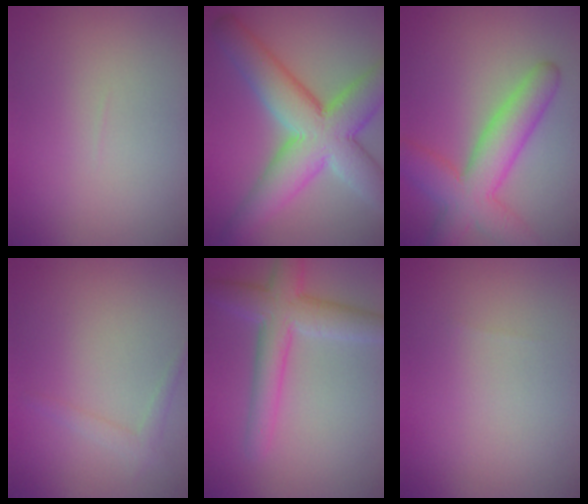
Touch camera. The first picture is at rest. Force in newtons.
{"total": 10.2, "press": 10.2, "slide": 0.4}
{"total": 6.7, "press": 6.7, "slide": 0.2}
{"total": 1.2, "press": 1.2, "slide": 0.1}
{"total": 5.5, "press": 5.5, "slide": 0.3}
{"total": 0.0}